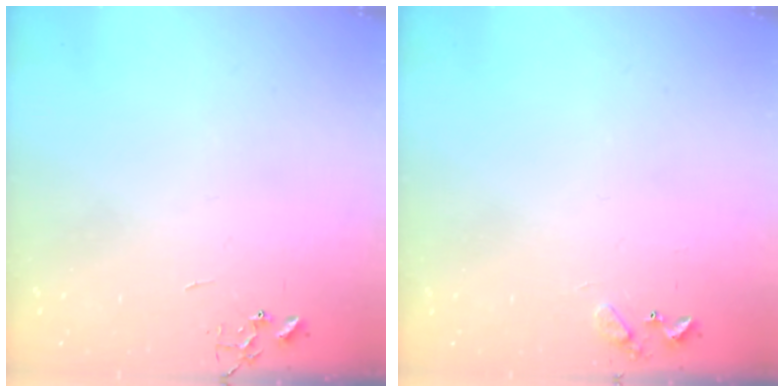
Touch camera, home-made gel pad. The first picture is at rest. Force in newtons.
{"total": 7.0, "press": 7.0, "slide": 0.6}